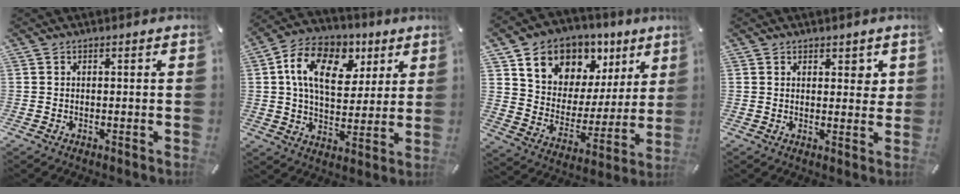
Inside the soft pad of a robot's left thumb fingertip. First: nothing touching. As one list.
[{"total": 16.0, "force": [6.0, 10.9, 10.1], "torque": [-0.167, -0.006, 0.111]}, {"total": 11.3, "force": [7.8, 8.0, 1.2], "torque": [-0.029, -0.077, 0.144]}, {"total": 2.8, "force": [1.7, 1.9, 1.2], "torque": [0.005, -0.008, 0.023]}]